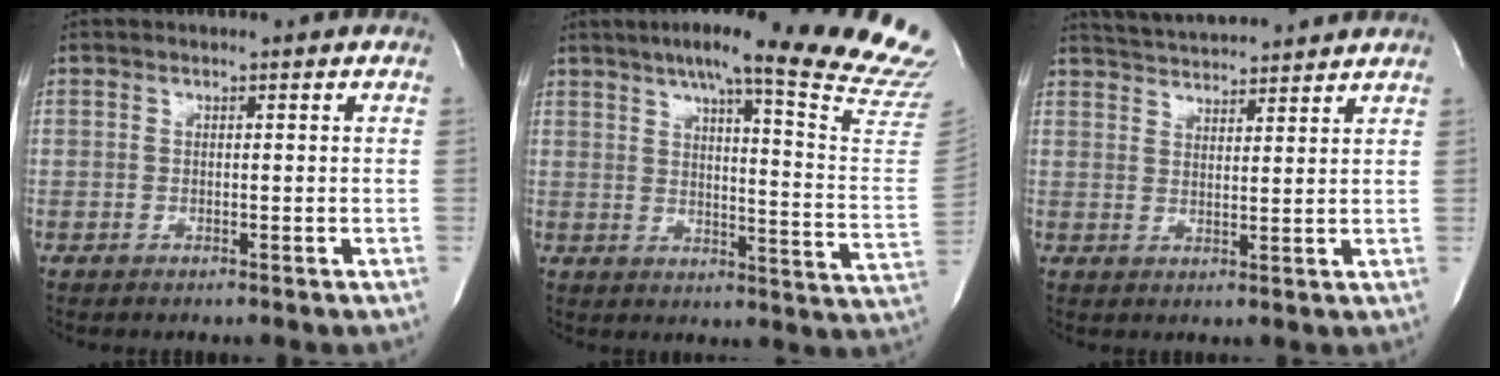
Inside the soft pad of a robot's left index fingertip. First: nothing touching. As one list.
[{"total": 24.8, "force": [21.5, -0.7, 12.3], "torque": [-0.173, -0.089, 0.255]}, {"total": 10.1, "force": [9.6, 0.5, 2.9], "torque": [-0.060, 0.025, 0.145]}]